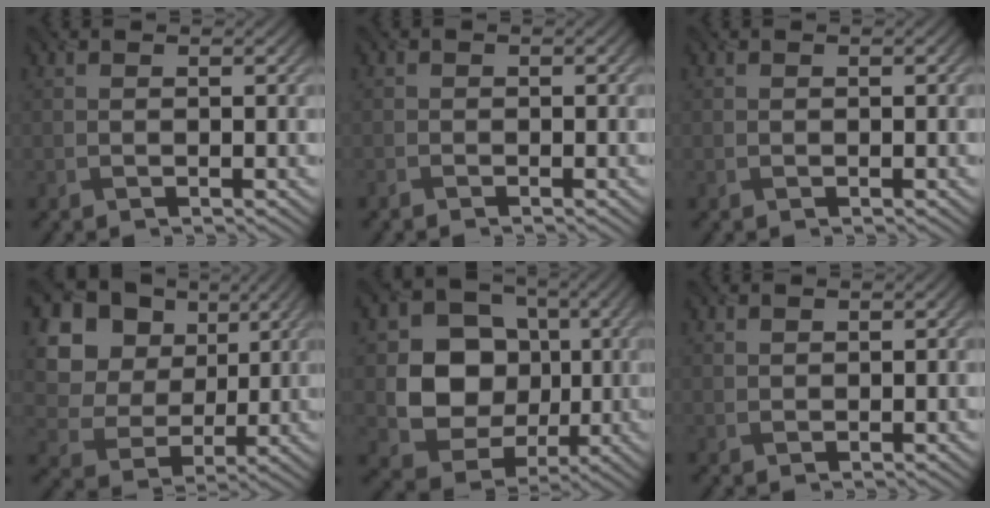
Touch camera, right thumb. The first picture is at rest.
{"total": 1.2, "force": [-1.1, 0.5, 0.0], "torque": [-0.001, -0.003, -0.026]}
{"total": 0.0}
{"total": 15.1, "force": [6.0, 12.2, 6.7], "torque": [-0.207, 0.026, 0.153]}
{"total": 10.7, "force": [0.3, 9.3, 5.3], "torque": [-0.104, -0.013, -0.006]}
{"total": 0.7, "force": [0.5, 0.4, 0.2], "torque": [-0.009, -0.004, 0.014]}